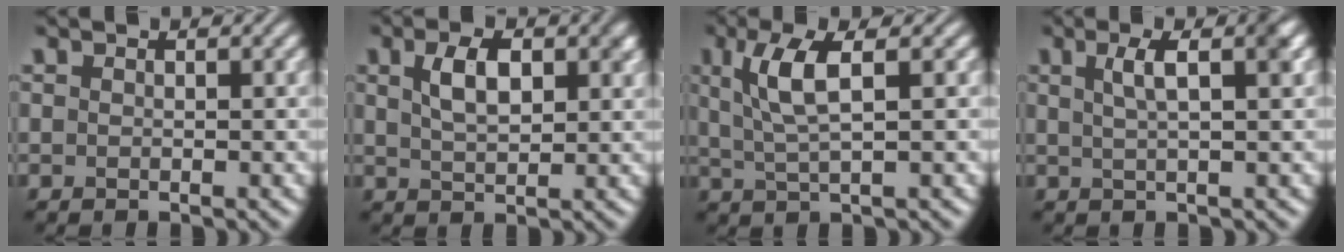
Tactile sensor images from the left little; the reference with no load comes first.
{"total": 4.6, "force": [1.5, 2.3, 3.6], "torque": [-0.069, 0.006, 0.028]}
{"total": 4.5, "force": [1.3, 1.1, 4.1], "torque": [-0.089, 0.001, 0.028]}
{"total": 3.9, "force": [1.3, 1.1, 3.5], "torque": [-0.047, 0.011, 0.018]}